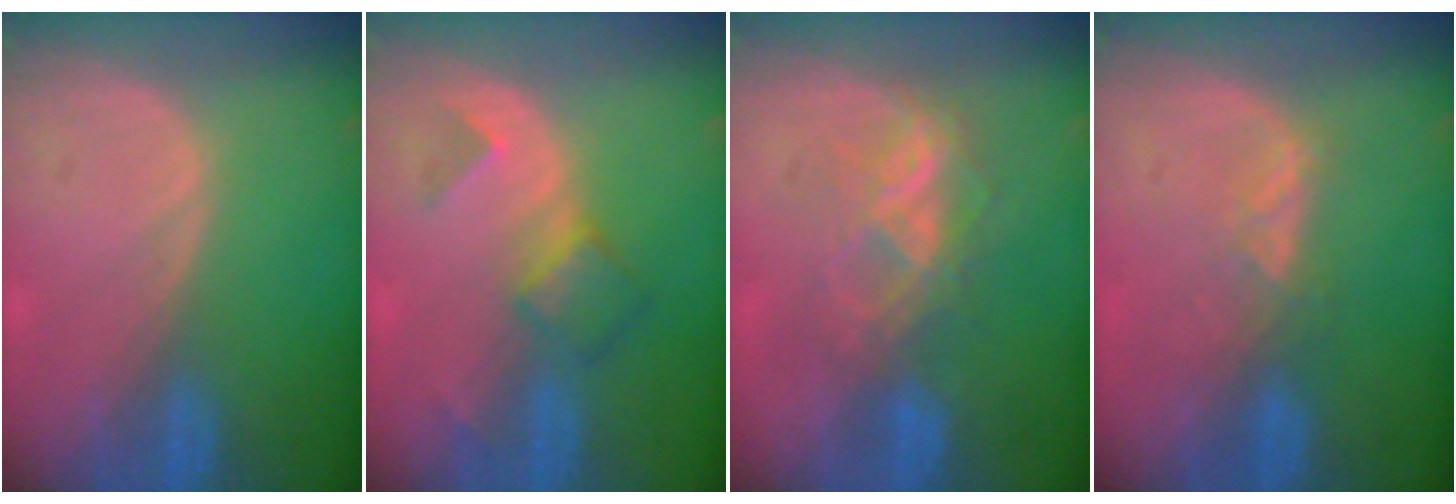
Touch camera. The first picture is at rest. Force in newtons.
{"total": 4.8, "press": 4.6, "slide": 1.4}
{"total": 5.8, "press": 5.7, "slide": 1.3}
{"total": 2.6, "press": 2.5, "slide": 0.8}